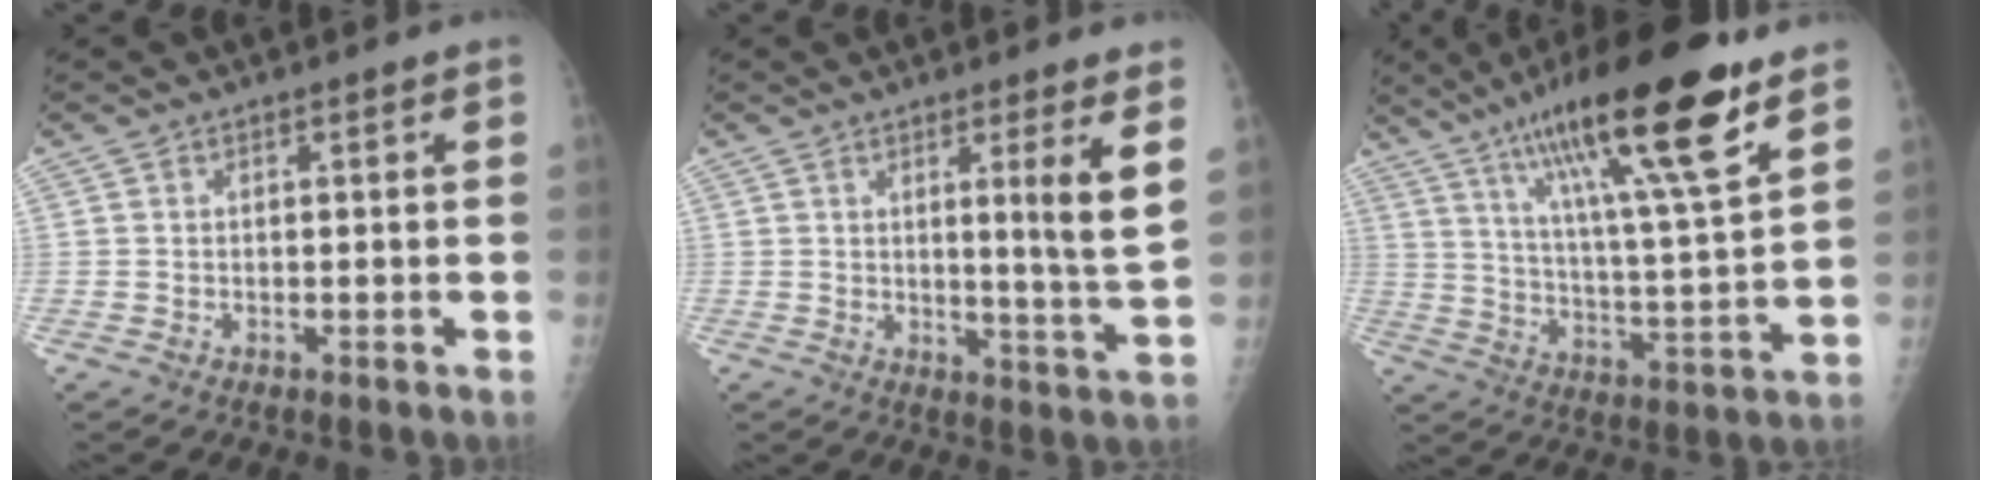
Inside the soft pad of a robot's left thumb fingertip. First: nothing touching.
{"total": 8.4, "force": [3.2, -0.7, 7.7], "torque": [-0.117, -0.034, 0.049]}
{"total": 23.1, "force": [13.9, 3.7, 18.0], "torque": [-0.291, -0.042, 0.230]}